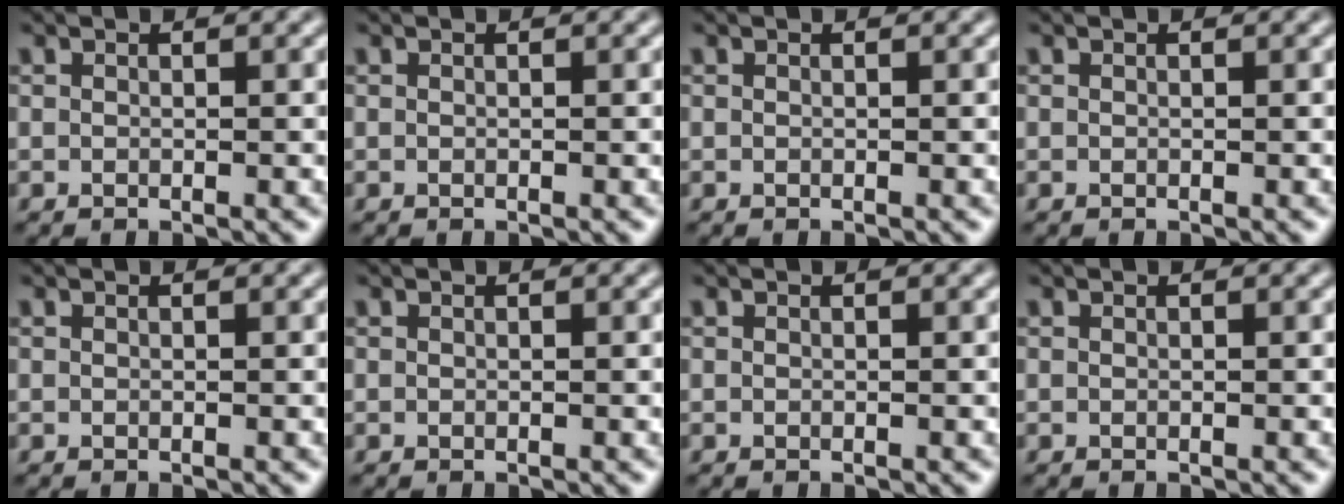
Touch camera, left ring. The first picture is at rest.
{"total": 0.0}
{"total": 0.0}
{"total": 0.0}
{"total": 0.0}
{"total": 0.0}
{"total": 0.0}
{"total": 0.0}